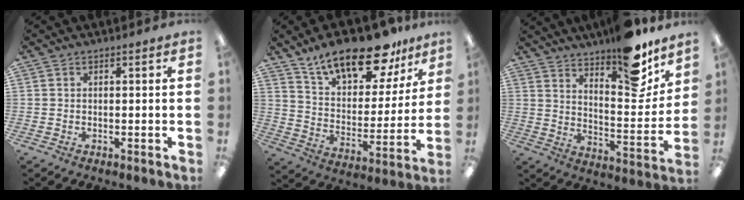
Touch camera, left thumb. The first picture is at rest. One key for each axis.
{"total": 20.6, "fx": 15.4, "fy": 8.1, "fz": 11.1, "tx": -0.187, "ty": -0.093, "tz": 0.264}
{"total": 16.7, "fx": 13.2, "fy": 5.4, "fz": 8.6, "tx": -0.112, "ty": -0.100, "tz": 0.222}